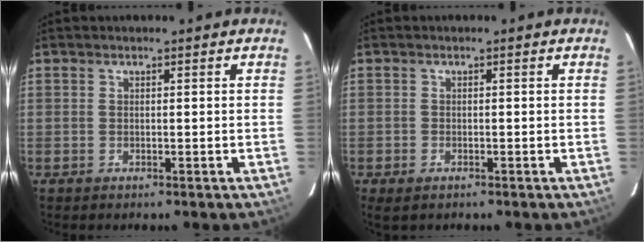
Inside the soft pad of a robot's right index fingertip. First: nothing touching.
{"total": 2.1, "force": [-1.3, 1.3, 1.0], "torque": [-0.021, -0.008, -0.024]}